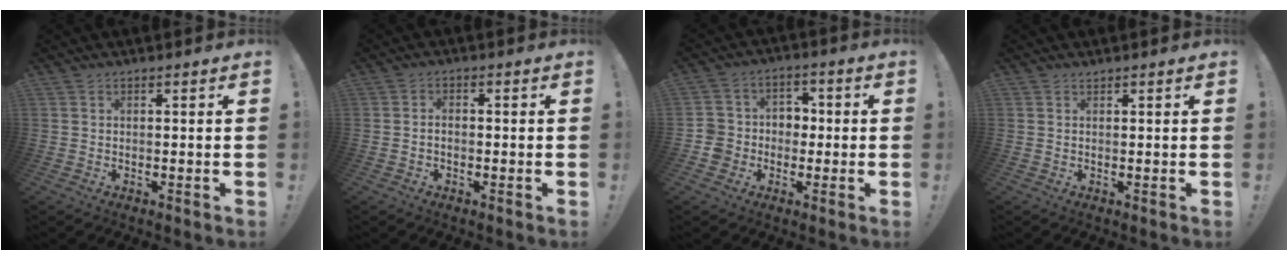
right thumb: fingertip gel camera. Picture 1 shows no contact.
{"total": 1.9, "force": [-1.0, 1.1, 1.1], "torque": [-0.026, 0.010, -0.016]}
{"total": 9.0, "force": [-2.3, 8.5, 2.1], "torque": [-0.039, 0.030, -0.037]}
{"total": 0.5, "force": [0.5, 0.1, 0.0], "torque": [0.000, -0.002, 0.010]}